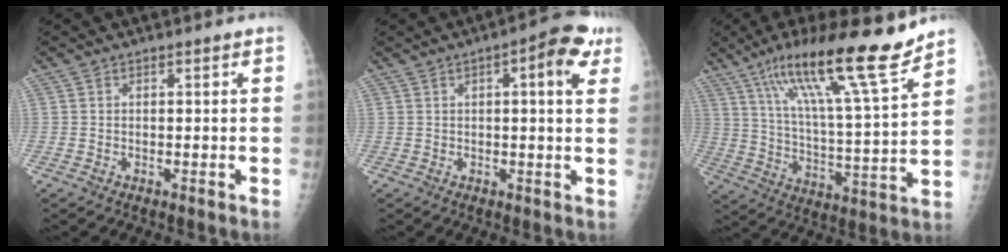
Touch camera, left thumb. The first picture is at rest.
{"total": 8.0, "force": [3.2, 2.4, 7.0], "torque": [-0.082, 0.004, 0.034]}
{"total": 20.3, "force": [14.4, 1.6, 14.3], "torque": [-0.222, -0.061, 0.242]}